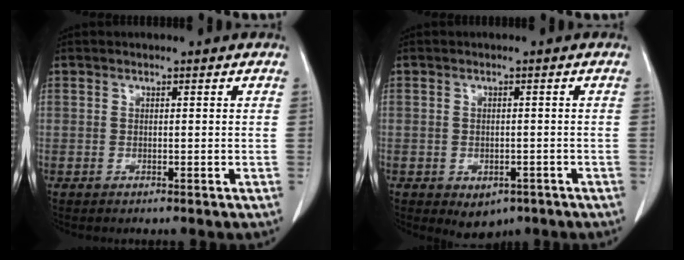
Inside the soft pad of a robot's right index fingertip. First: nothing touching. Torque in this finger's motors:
{"motor_torque": [0.76, -0.73, 0.10, 0.01]}